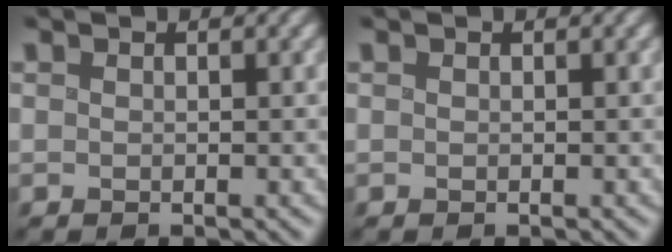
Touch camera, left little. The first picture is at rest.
{"total": 0.0}